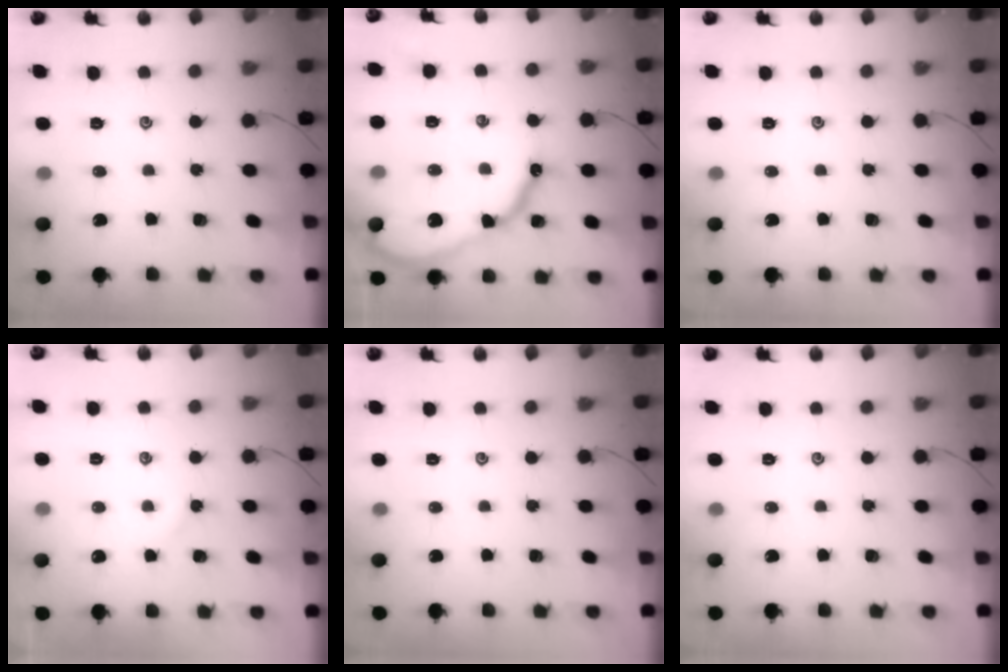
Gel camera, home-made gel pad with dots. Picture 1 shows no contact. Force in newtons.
{"total": 16.1, "press": 16.1, "slide": 1.2}
{"total": 0.0}
{"total": 2.5, "press": 2.5, "slide": 0.4}
{"total": 0.0}
{"total": 0.0}